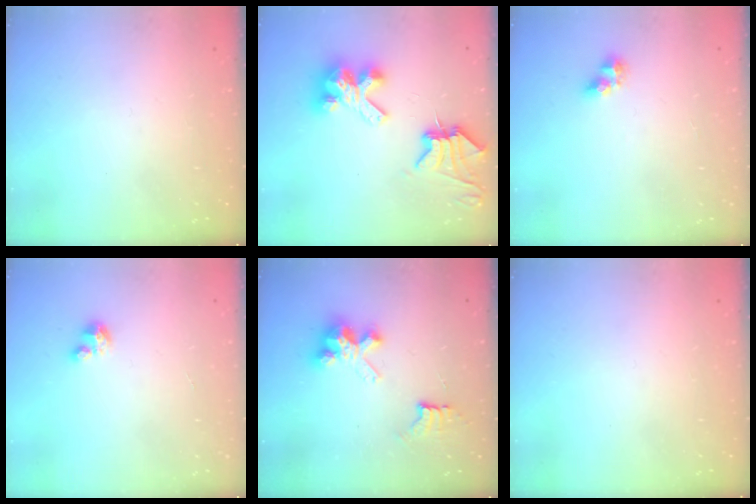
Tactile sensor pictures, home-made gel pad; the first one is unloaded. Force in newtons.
{"total": 7.9, "press": 7.9, "slide": 0.9}
{"total": 6.2, "press": 6.2, "slide": 0.5}
{"total": 2.4, "press": 2.4, "slide": 0.1}
{"total": 7.6, "press": 7.6, "slide": 0.5}
{"total": 0.0}